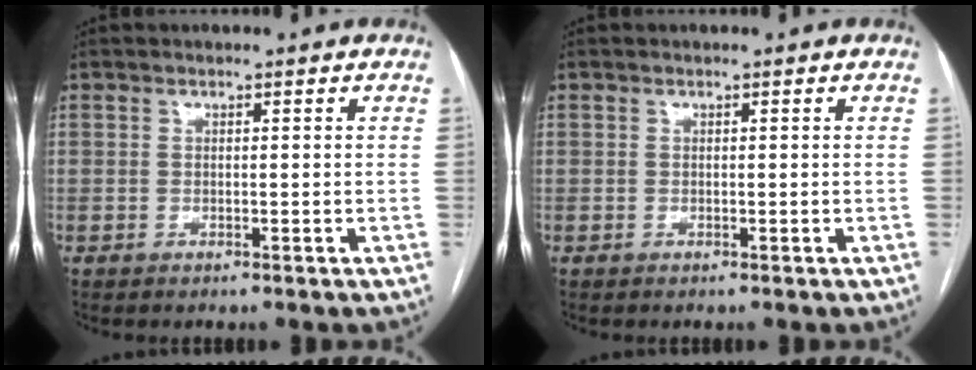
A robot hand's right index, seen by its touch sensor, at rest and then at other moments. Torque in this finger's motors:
{"motor_torque": [0.00, 0.00, 0.00, 0.00]}